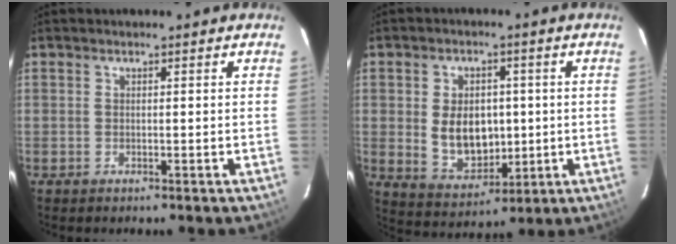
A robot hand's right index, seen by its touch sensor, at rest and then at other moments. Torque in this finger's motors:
{"motor_torque": [0.41, -0.16, 0.38, 0.06]}